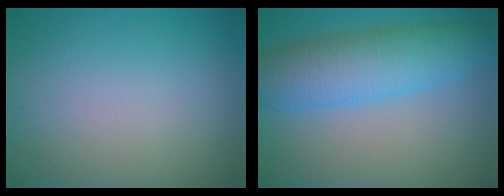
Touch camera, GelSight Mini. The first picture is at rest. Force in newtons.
{"total": 6.2, "press": 6.2, "slide": 0.1}